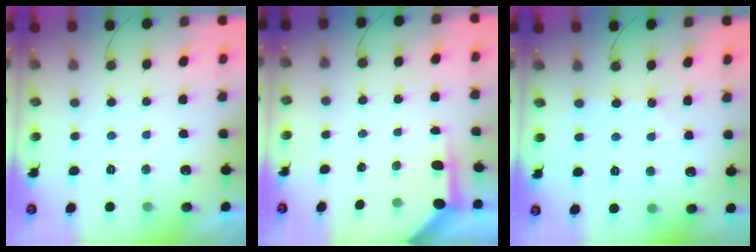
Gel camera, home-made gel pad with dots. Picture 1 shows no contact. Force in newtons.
{"total": 3.8, "press": 3.8, "slide": 0.4}
{"total": 2.8, "press": 2.7, "slide": 0.4}